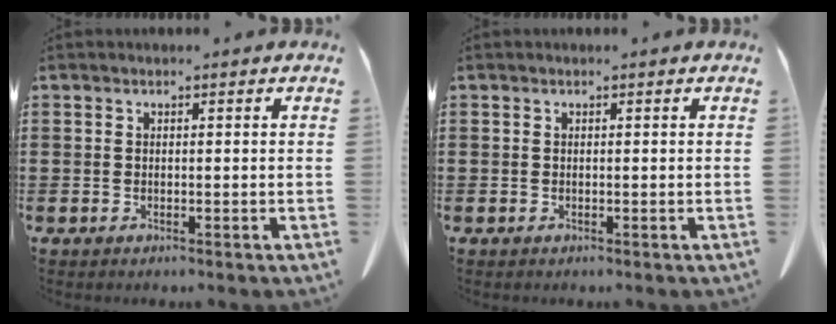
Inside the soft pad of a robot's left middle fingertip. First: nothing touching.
{"total": 0.0}